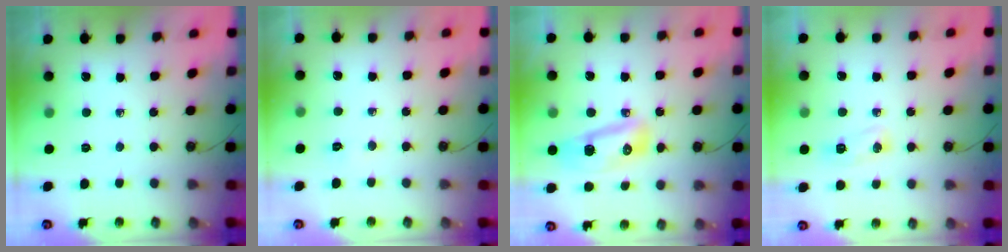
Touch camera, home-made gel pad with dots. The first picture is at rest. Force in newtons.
{"total": 2.5, "press": 2.5, "slide": 0.3}
{"total": 9.9, "press": 9.8, "slide": 1.3}
{"total": 4.6, "press": 4.6, "slide": 0.7}